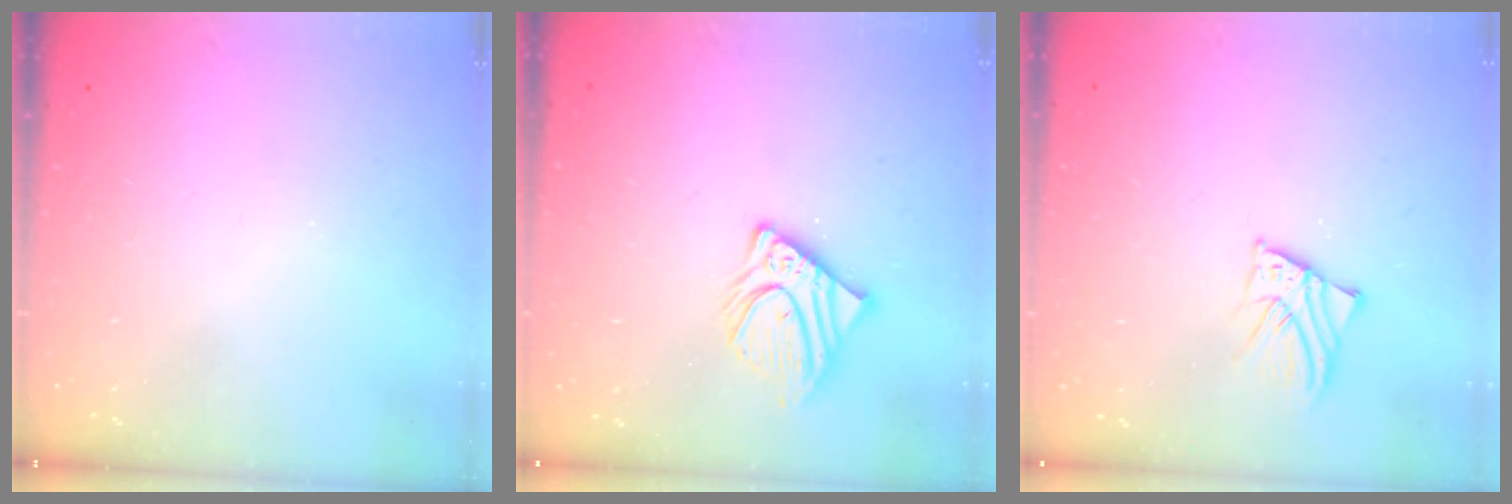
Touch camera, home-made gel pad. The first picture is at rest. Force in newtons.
{"total": 9.2, "press": 9.2, "slide": 0.8}
{"total": 2.3, "press": 2.3, "slide": 0.1}